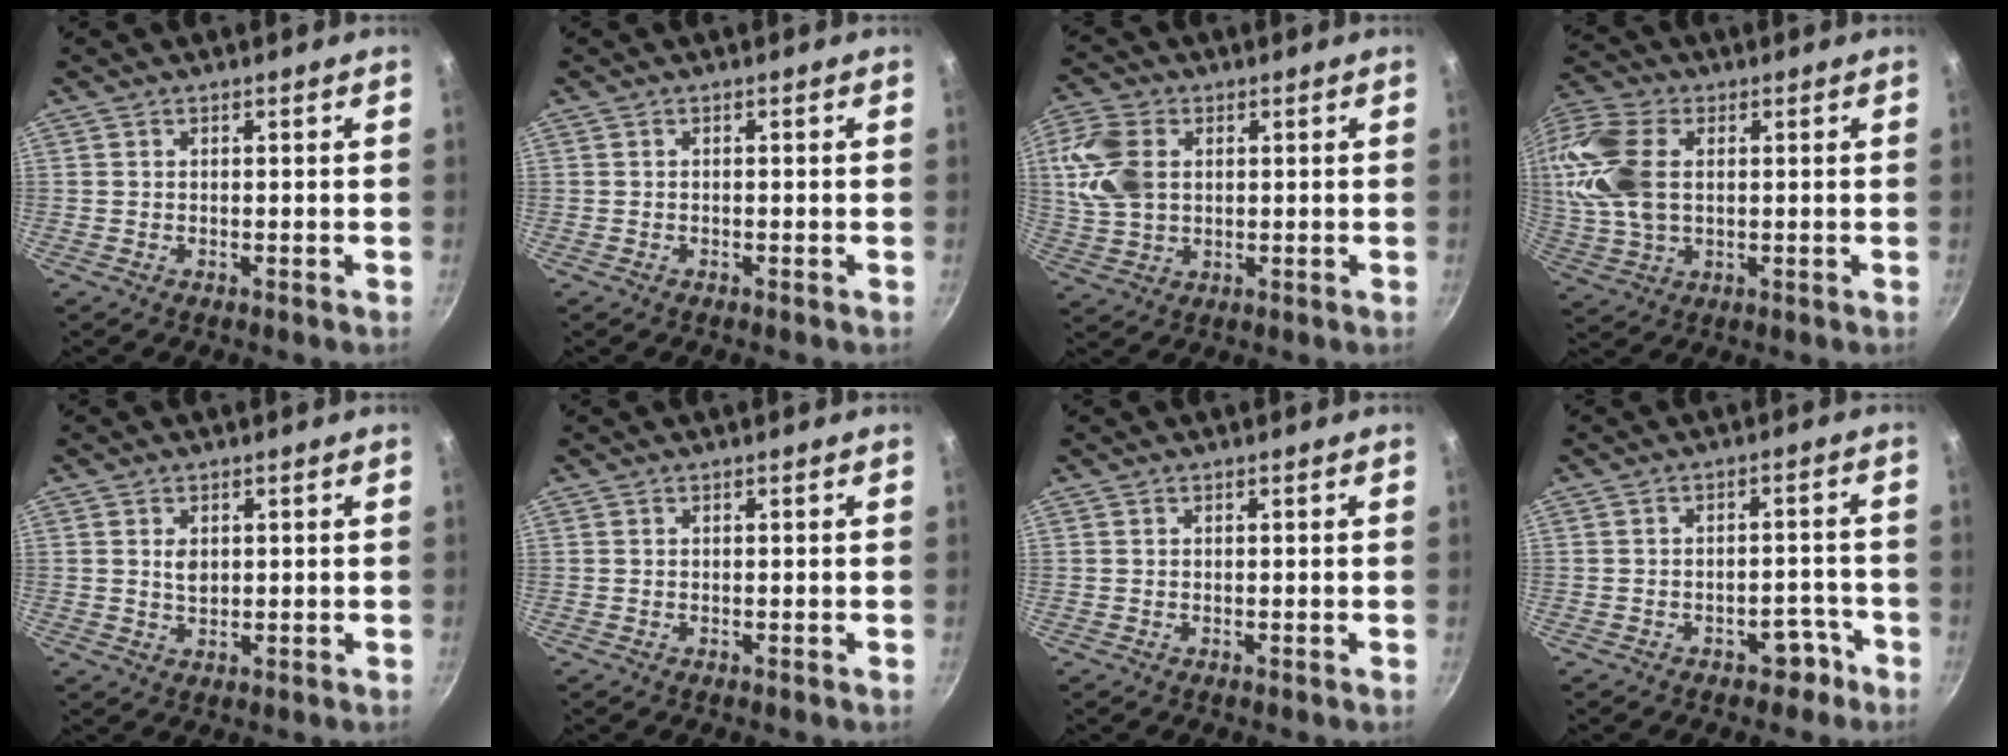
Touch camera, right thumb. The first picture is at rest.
{"total": 0.0}
{"total": 11.0, "force": [2.1, 7.5, 7.8], "torque": [-0.171, 0.005, 0.042]}
{"total": 19.6, "force": [3.7, 12.8, 14.4], "torque": [-0.365, 0.018, 0.072]}
{"total": 2.6, "force": [0.7, 1.7, 1.9], "torque": [-0.025, -0.006, 0.015]}
{"total": 0.0}
{"total": 0.0}
{"total": 4.5, "force": [-3.0, 2.9, 1.7], "torque": [-0.004, 0.041, -0.037]}